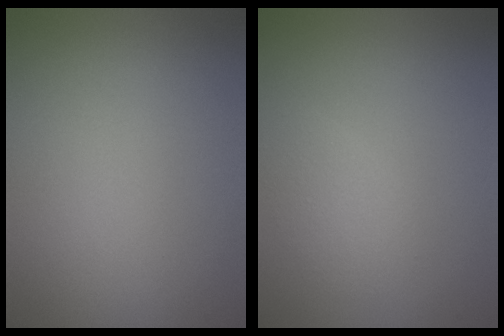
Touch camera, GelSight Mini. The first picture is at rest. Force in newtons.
{"total": 1.4, "press": 1.4, "slide": 0.1}